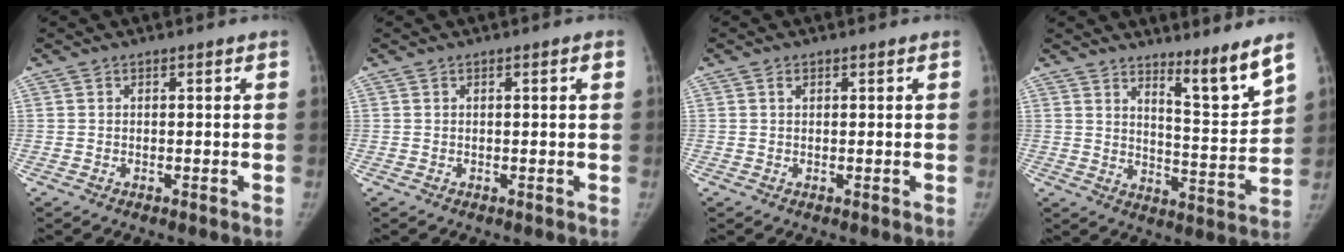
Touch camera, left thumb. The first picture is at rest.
{"total": 1.1, "force": [0.3, 0.0, 1.0], "torque": [-0.018, 0.002, 0.004]}
{"total": 0.8, "force": [0.4, 0.5, 0.6], "torque": [-0.011, 0.000, 0.007]}
{"total": 9.3, "force": [7.0, 0.2, 6.2], "torque": [-0.086, -0.073, 0.113]}